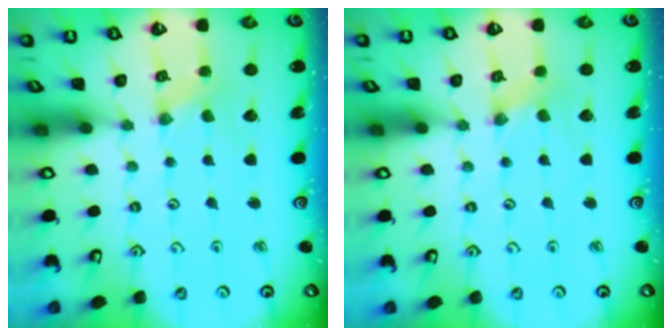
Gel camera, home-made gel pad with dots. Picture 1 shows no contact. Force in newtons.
{"total": 1.4, "press": 1.4, "slide": 0.3}